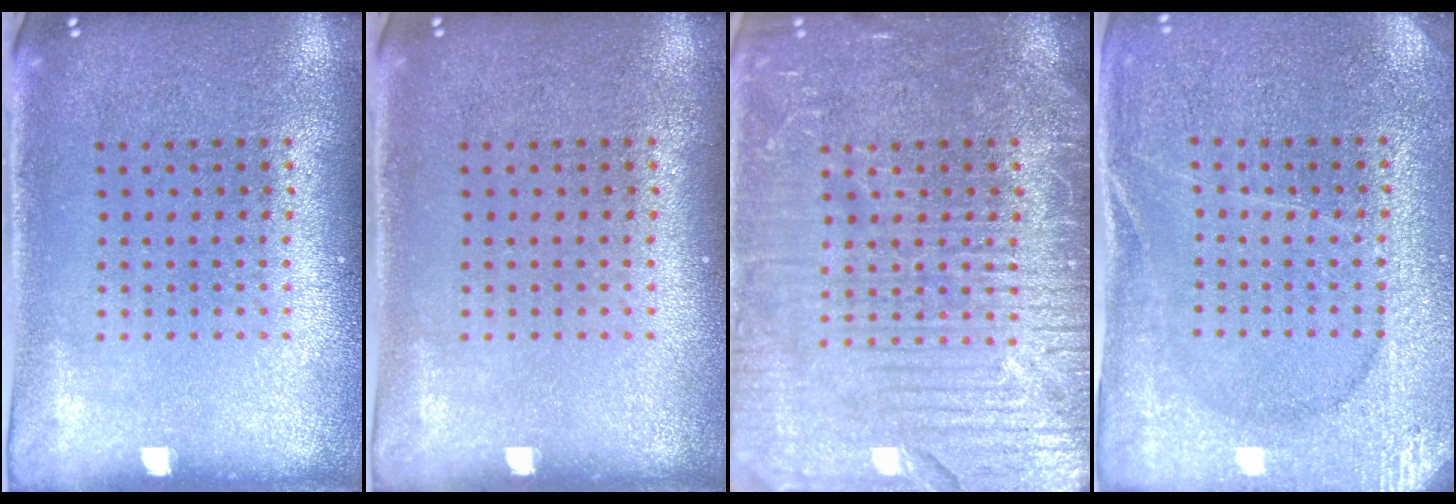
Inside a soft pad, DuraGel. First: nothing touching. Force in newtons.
{"total": 0.0}
{"total": 7.2, "press": 7.1, "slide": 0.9}
{"total": 3.0, "press": 2.9, "slide": 0.4}